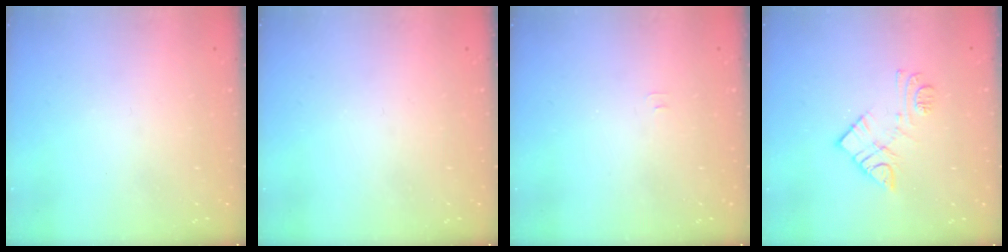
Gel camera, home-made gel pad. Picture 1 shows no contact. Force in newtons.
{"total": 0.0}
{"total": 2.9, "press": 2.9, "slide": 0.3}
{"total": 10.8, "press": 10.8, "slide": 0.8}